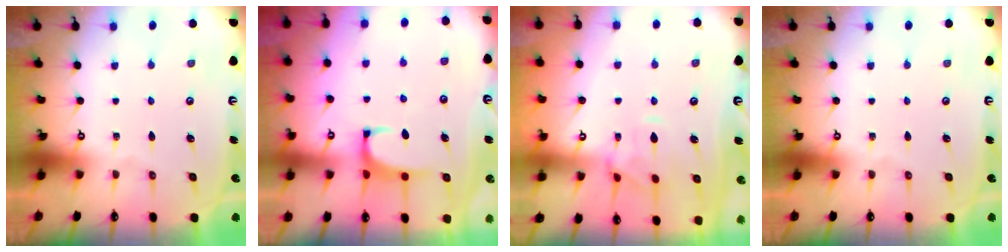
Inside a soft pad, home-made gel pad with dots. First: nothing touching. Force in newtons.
{"total": 0.8, "press": 0.4, "slide": 0.7}
{"total": 2.5, "press": 2.3, "slide": 1.1}
{"total": 0.0}